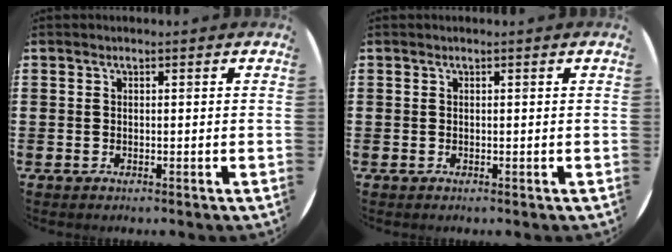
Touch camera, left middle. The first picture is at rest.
{"total": 0.0}